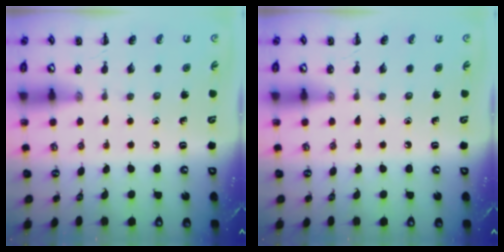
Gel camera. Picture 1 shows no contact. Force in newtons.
{"total": 0.0}